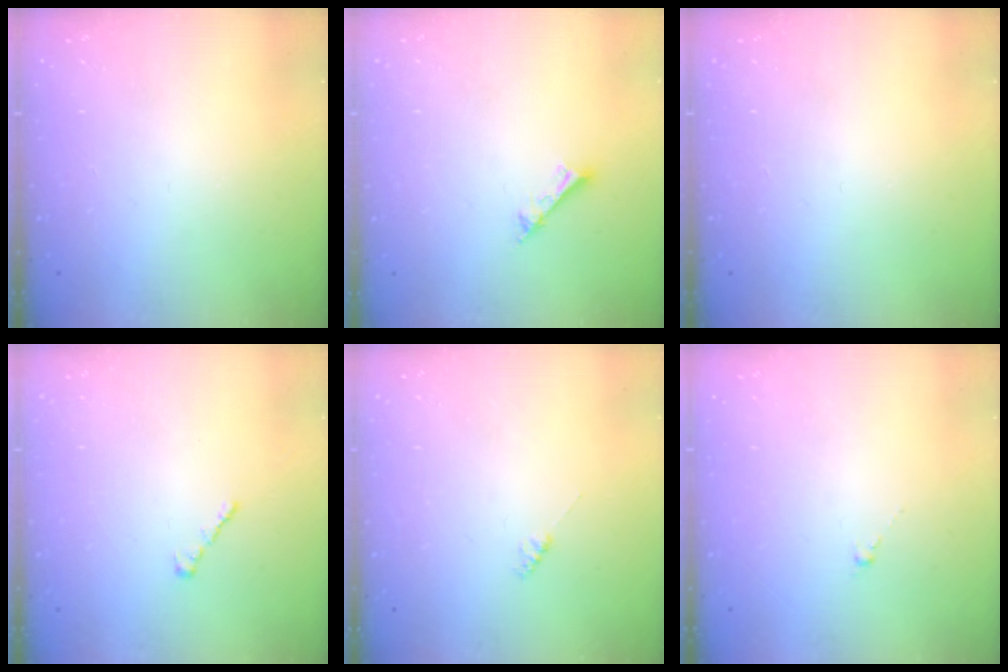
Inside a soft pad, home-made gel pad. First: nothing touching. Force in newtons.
{"total": 2.2, "press": 2.1, "slide": 0.4}
{"total": 0.0}
{"total": 1.4, "press": 1.3, "slide": 0.5}
{"total": 2.3, "press": 2.3, "slide": 0.3}
{"total": 0.5, "press": 0.3, "slide": 0.4}